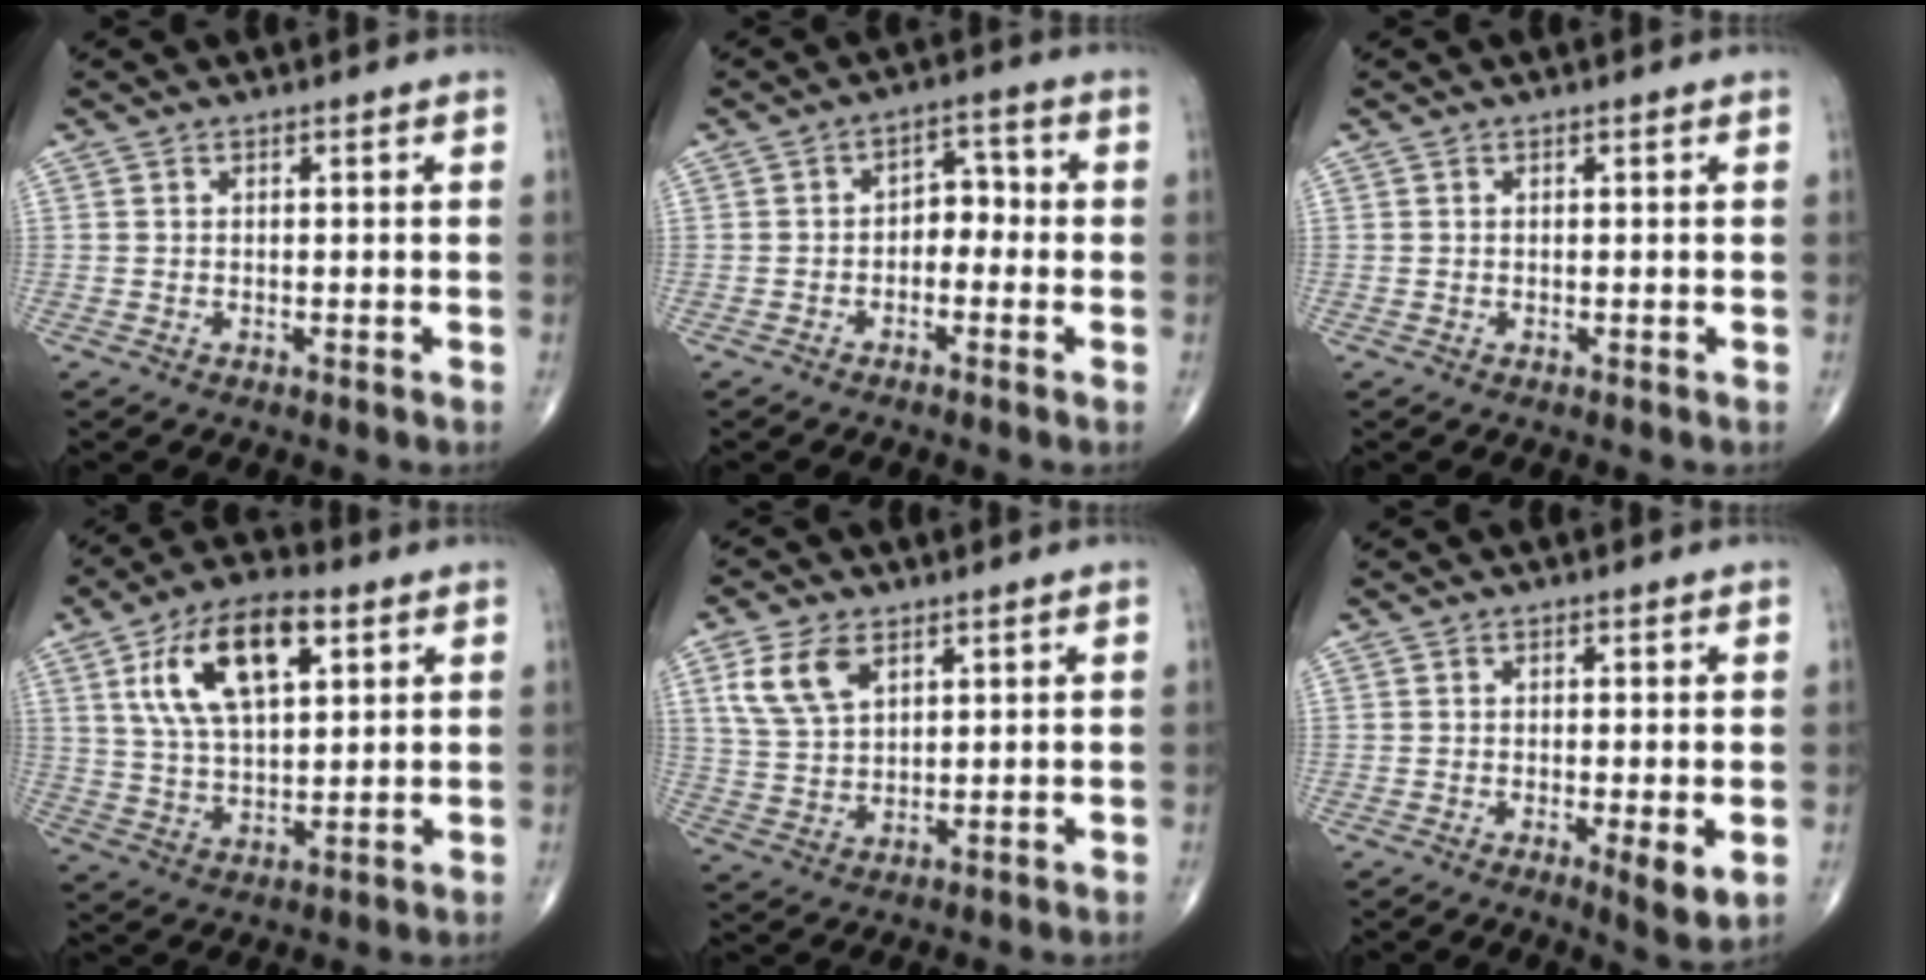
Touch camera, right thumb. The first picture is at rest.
{"total": 4.7, "force": [-1.0, 3.2, 3.2], "torque": [-0.023, 0.027, -0.026]}
{"total": 0.0}
{"total": 15.9, "force": [6.0, 7.5, 12.6], "torque": [-0.216, -0.004, 0.107]}
{"total": 8.6, "force": [4.0, 5.0, 5.8], "torque": [-0.110, -0.009, 0.084]}
{"total": 4.5, "force": [-0.8, 1.0, 4.4], "torque": [-0.073, -0.016, -0.015]}